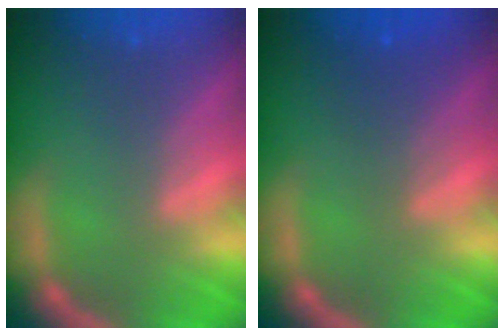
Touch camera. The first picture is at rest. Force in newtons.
{"total": 2.4}